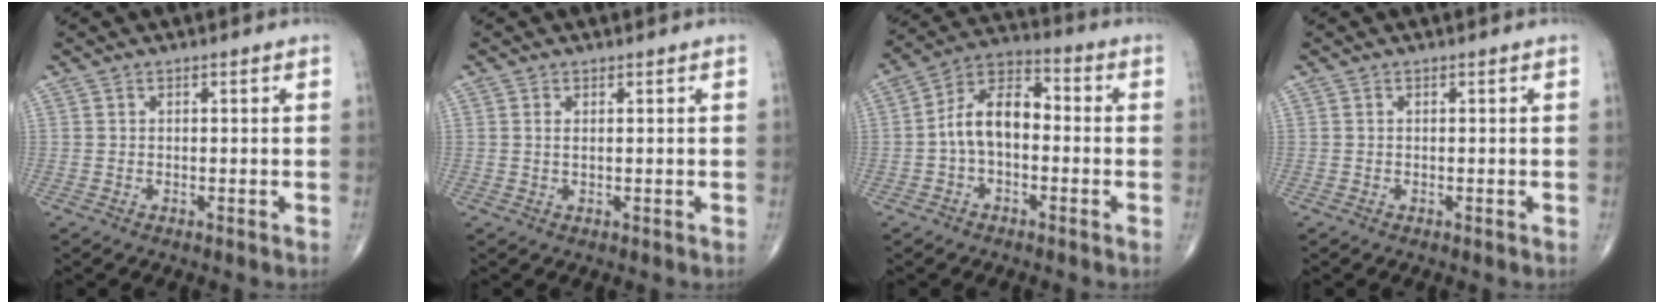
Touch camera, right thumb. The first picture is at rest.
{"total": 0.9, "force": [0.2, 0.3, 0.8], "torque": [-0.017, 0.000, 0.006]}
{"total": 10.5, "force": [-1.1, 6.3, 8.3], "torque": [-0.132, 0.041, -0.033]}
{"total": 0.0}